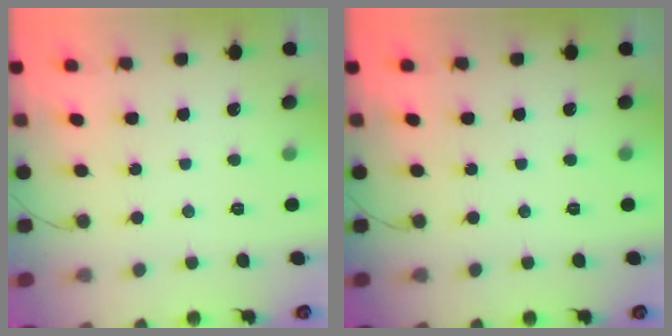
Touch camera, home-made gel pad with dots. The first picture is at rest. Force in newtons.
{"total": 0.0}